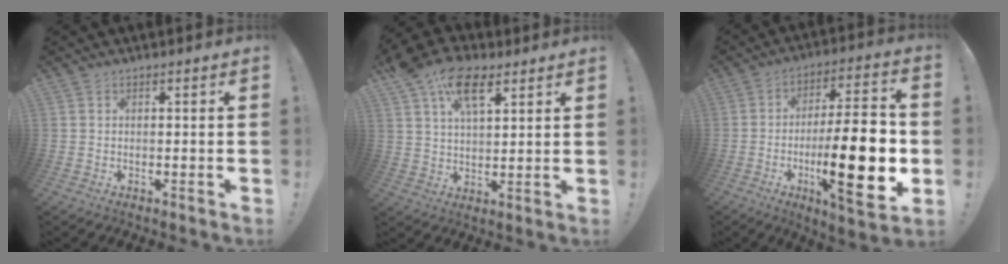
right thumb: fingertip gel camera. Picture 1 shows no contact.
{"total": 13.1, "force": [7.8, 6.7, 8.1], "torque": [-0.146, -0.022, 0.144]}
{"total": 23.9, "force": [-4.7, 6.7, 22.5], "torque": [-0.367, 0.011, -0.072]}